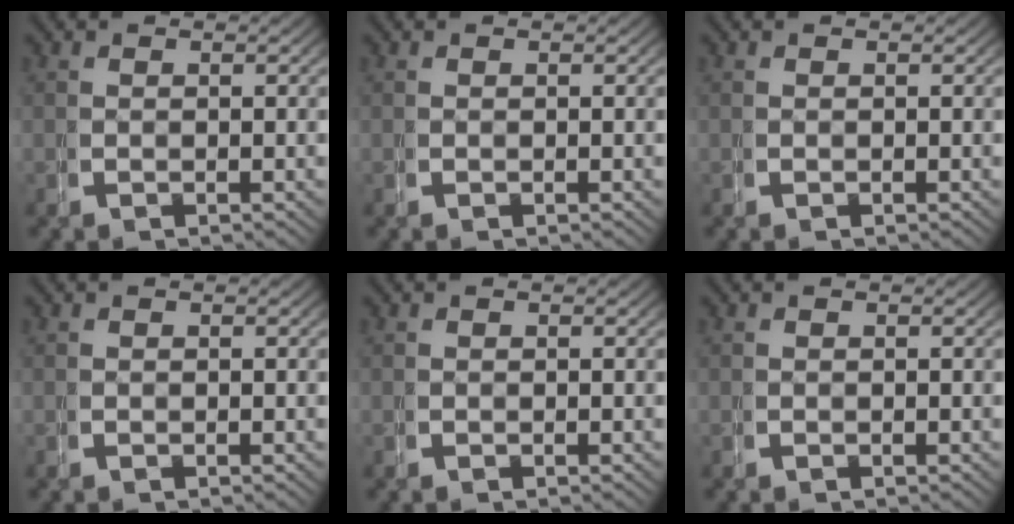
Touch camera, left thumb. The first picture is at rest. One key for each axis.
{"total": 0.0}
{"total": 0.0}
{"total": 0.0}
{"total": 0.0}
{"total": 0.0}